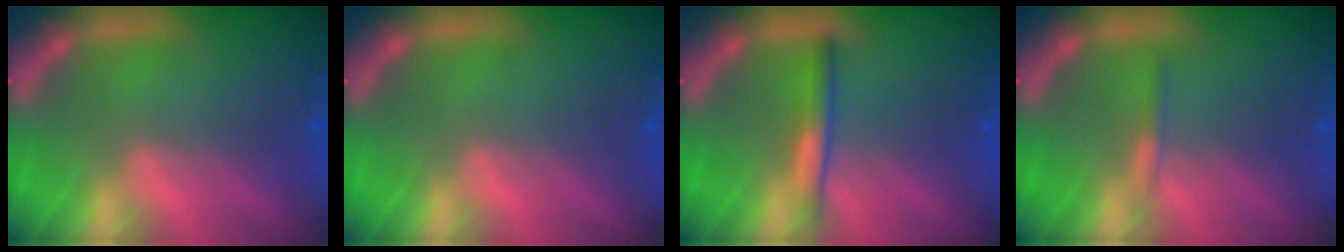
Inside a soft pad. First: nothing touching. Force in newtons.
{"total": 0.0}
{"total": 2.4}
{"total": 0.9}